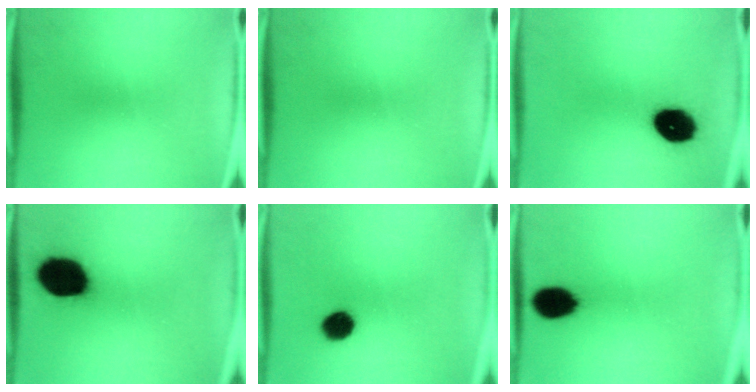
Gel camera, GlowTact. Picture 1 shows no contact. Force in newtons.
{"total": 0.0}
{"total": 12.7}
{"total": 18.4}
{"total": 7.2}
{"total": 10.3}